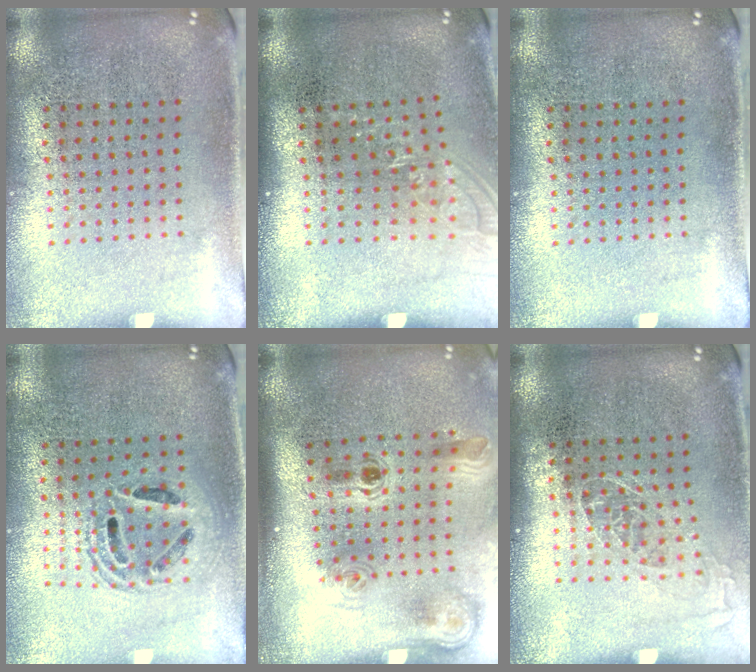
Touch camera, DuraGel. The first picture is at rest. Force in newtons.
{"total": 1.1, "press": 1.0, "slide": 0.6}
{"total": 0.0}
{"total": 1.4, "press": 1.2, "slide": 0.6}
{"total": 2.3, "press": 1.5, "slide": 1.7}
{"total": 1.0, "press": 0.9, "slide": 0.5}